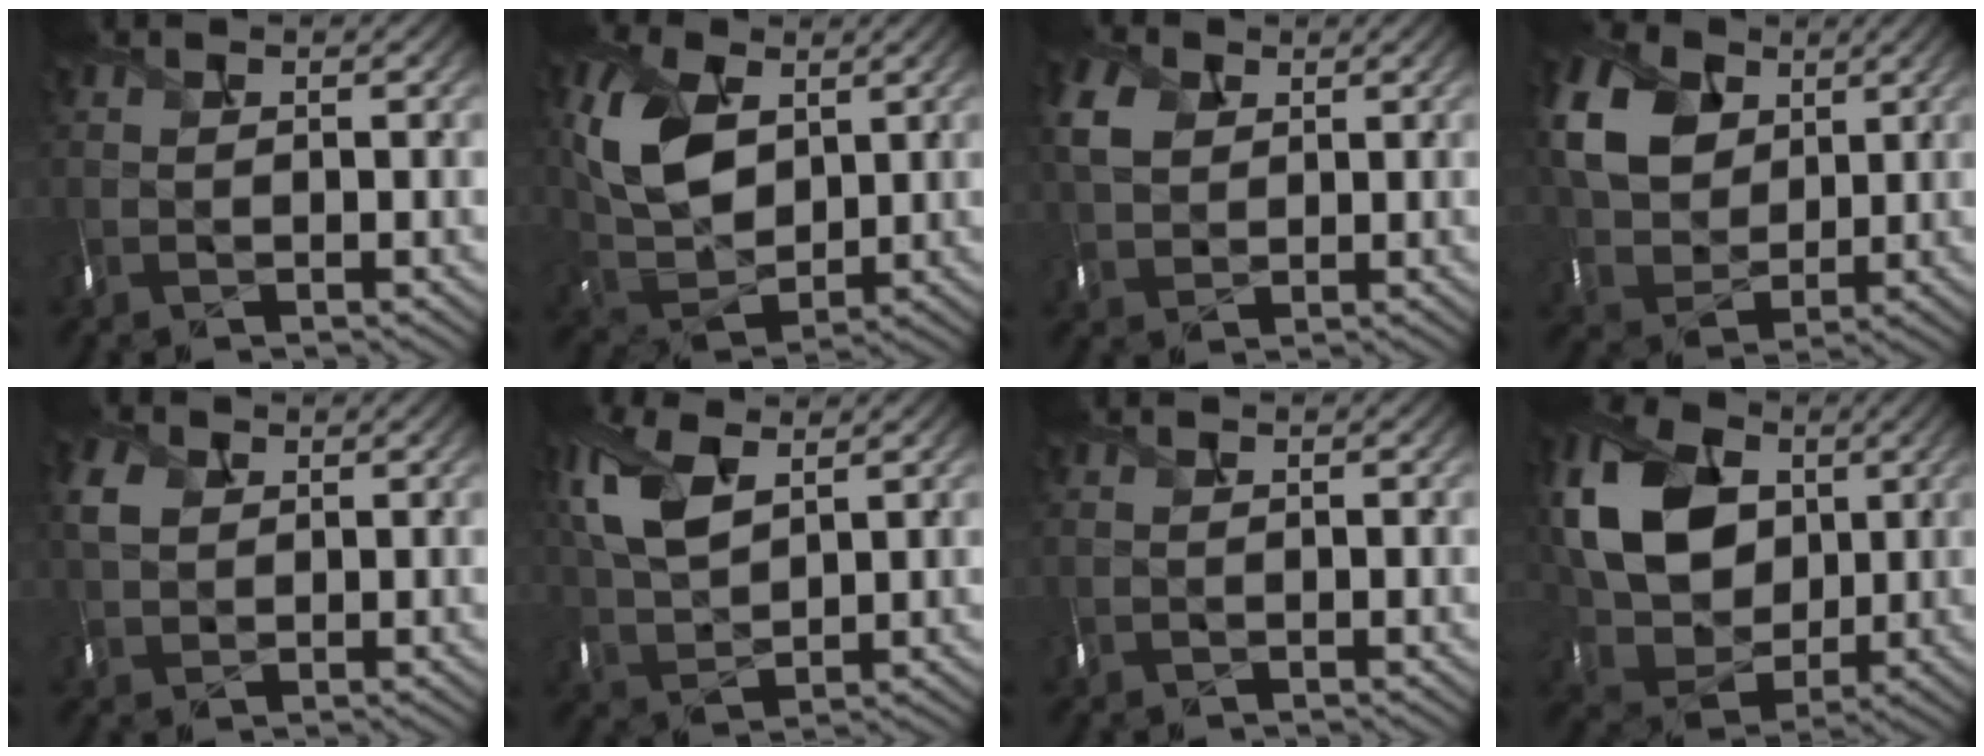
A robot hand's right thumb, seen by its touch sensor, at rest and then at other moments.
{"total": 9.5, "force": [2.7, 6.4, 6.5], "torque": [-0.178, -0.002, 0.059]}
{"total": 4.3, "force": [1.4, 3.6, 1.9], "torque": [-0.070, -0.002, 0.032]}
{"total": 10.5, "force": [3.5, 8.1, 5.6], "torque": [-0.163, 0.005, 0.070]}
{"total": 3.1, "force": [1.0, 2.7, 1.2], "torque": [-0.048, -0.003, 0.024]}
{"total": 8.6, "force": [3.5, 4.6, 6.4], "torque": [-0.189, 0.006, 0.076]}
{"total": 0.0}
{"total": 13.1, "force": [2.9, 10.1, 7.8], "torque": [-0.195, 0.008, 0.054]}